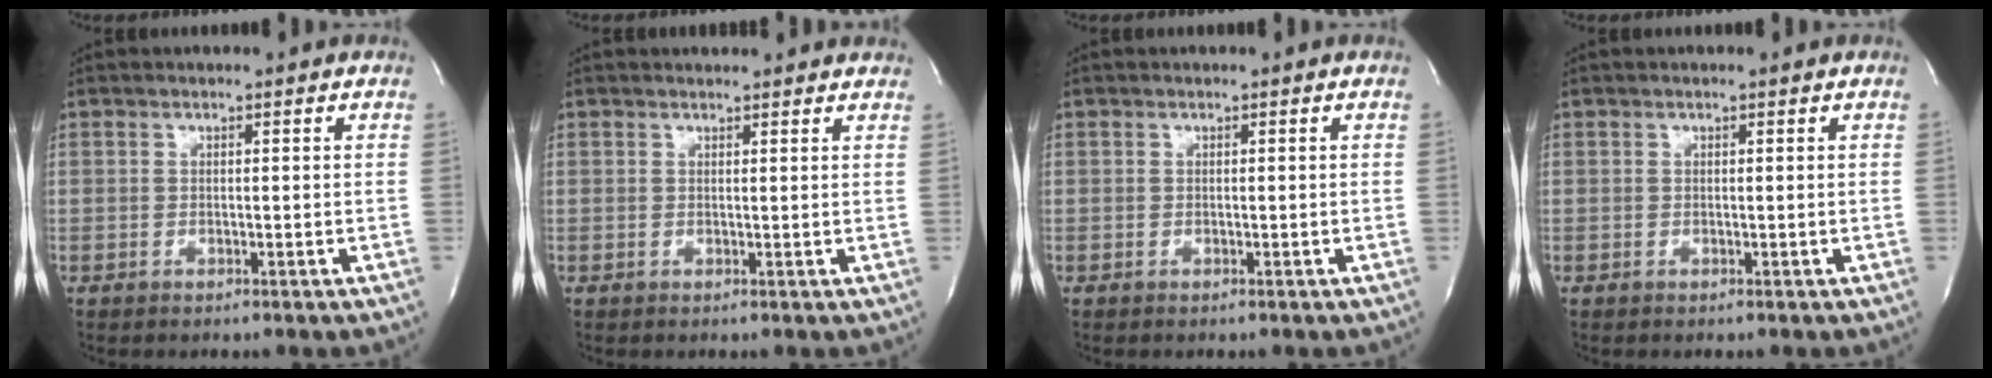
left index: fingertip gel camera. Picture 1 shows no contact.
{"total": 6.5, "force": [6.2, 1.2, 1.5], "torque": [-0.018, 0.014, 0.058]}
{"total": 0.0}
{"total": 0.0}